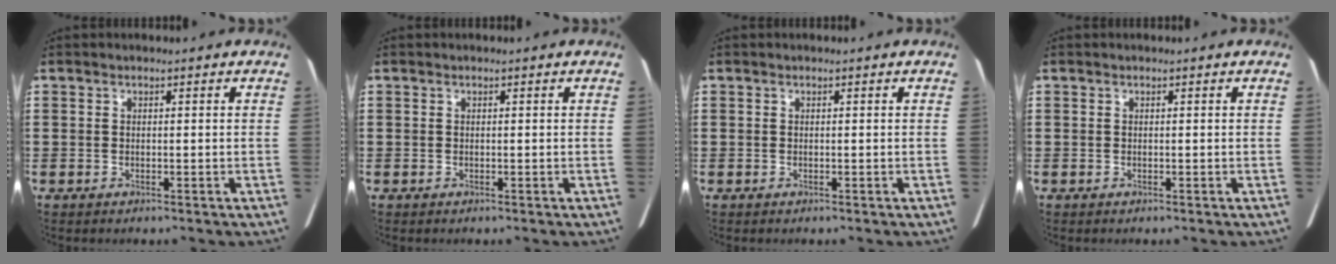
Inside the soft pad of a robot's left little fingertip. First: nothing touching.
{"total": 0.0}
{"total": 0.0}
{"total": 0.0}